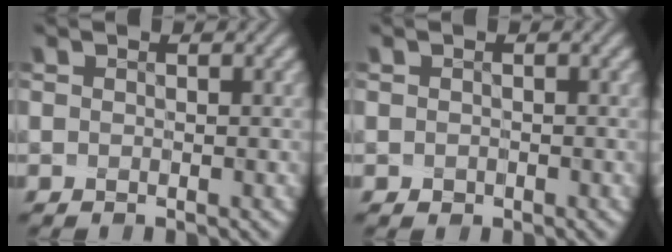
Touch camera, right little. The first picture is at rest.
{"total": 0.6, "force": [-0.2, 0.6, 0.1], "torque": [0.002, 0.001, -0.003]}